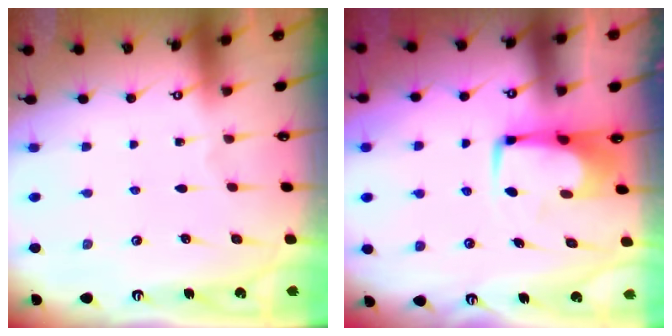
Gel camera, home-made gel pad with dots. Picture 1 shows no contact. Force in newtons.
{"total": 6.0, "press": 5.9, "slide": 0.7}